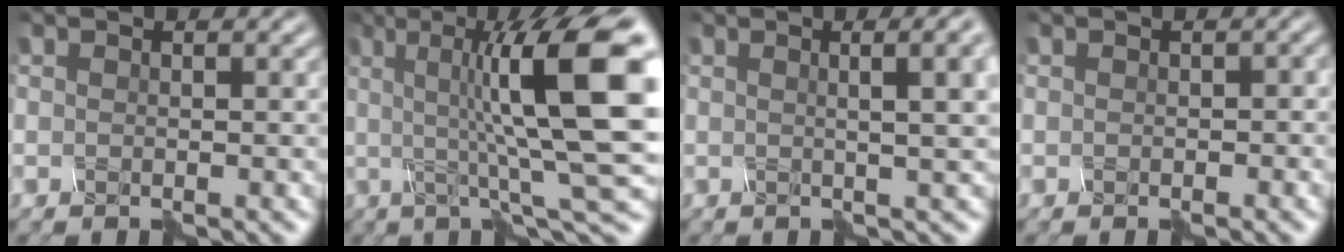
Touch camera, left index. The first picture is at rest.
{"total": 11.5, "force": [1.5, 2.2, 11.2], "torque": [-0.171, 0.010, 0.046]}
{"total": 7.6, "force": [2.2, 2.7, 6.8], "torque": [-0.051, 0.046, 0.023]}
{"total": 1.0, "force": [-0.6, -0.7, -0.4], "torque": [-0.011, -0.003, 0.012]}